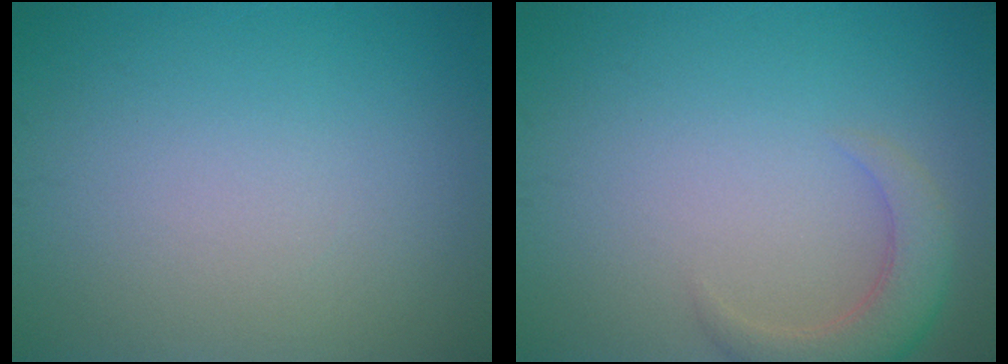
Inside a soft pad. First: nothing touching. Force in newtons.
{"total": 3.5, "press": 3.5, "slide": 0.4}